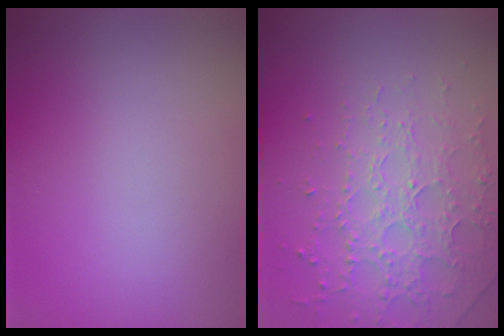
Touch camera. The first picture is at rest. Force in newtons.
{"total": 3.8, "press": 3.6, "slide": 1.1}